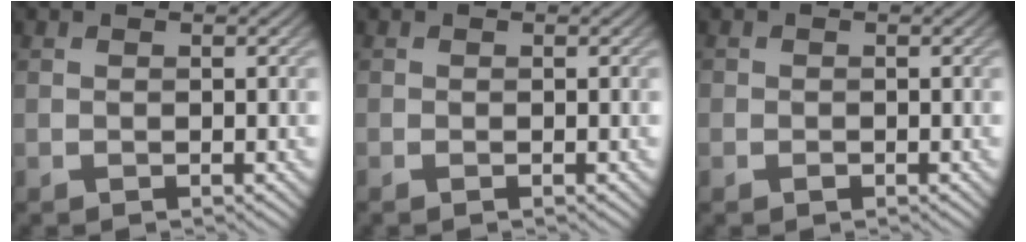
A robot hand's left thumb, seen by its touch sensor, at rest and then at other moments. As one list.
[{"total": 0.0}, {"total": 0.9, "force": [-0.4, 0.8, 0.2], "torque": [0.000, -0.005, -0.010]}]